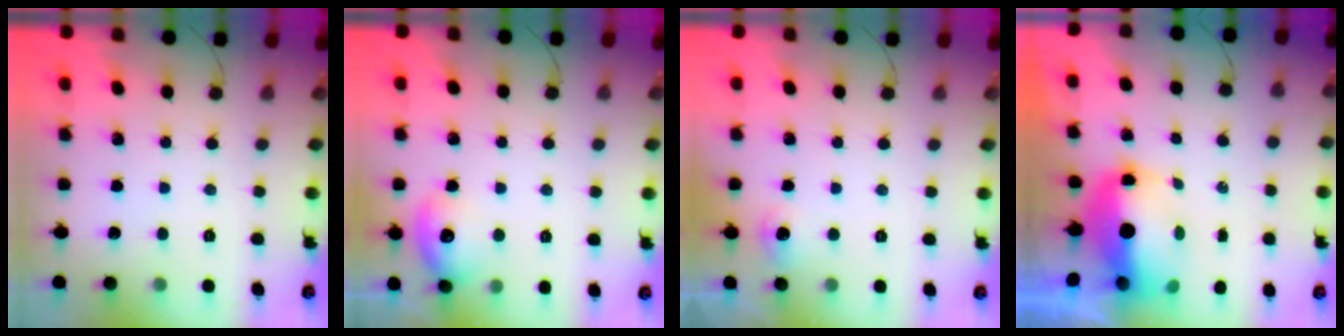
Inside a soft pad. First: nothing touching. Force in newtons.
{"total": 11.7, "press": 11.6, "slide": 1.2}
{"total": 11.9, "press": 5.2, "slide": 10.7}
{"total": 10.2, "press": 10.1, "slide": 1.7}